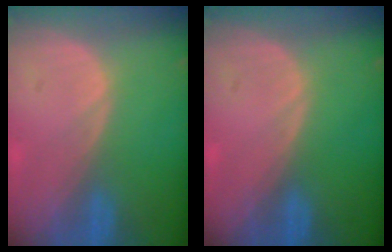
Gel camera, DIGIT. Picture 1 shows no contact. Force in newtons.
{"total": 0.0}